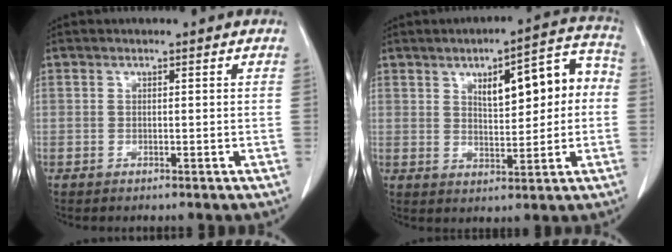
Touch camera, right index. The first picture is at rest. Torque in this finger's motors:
{"motor_torque": [0.33, 0.11, 0.21, 0.07]}